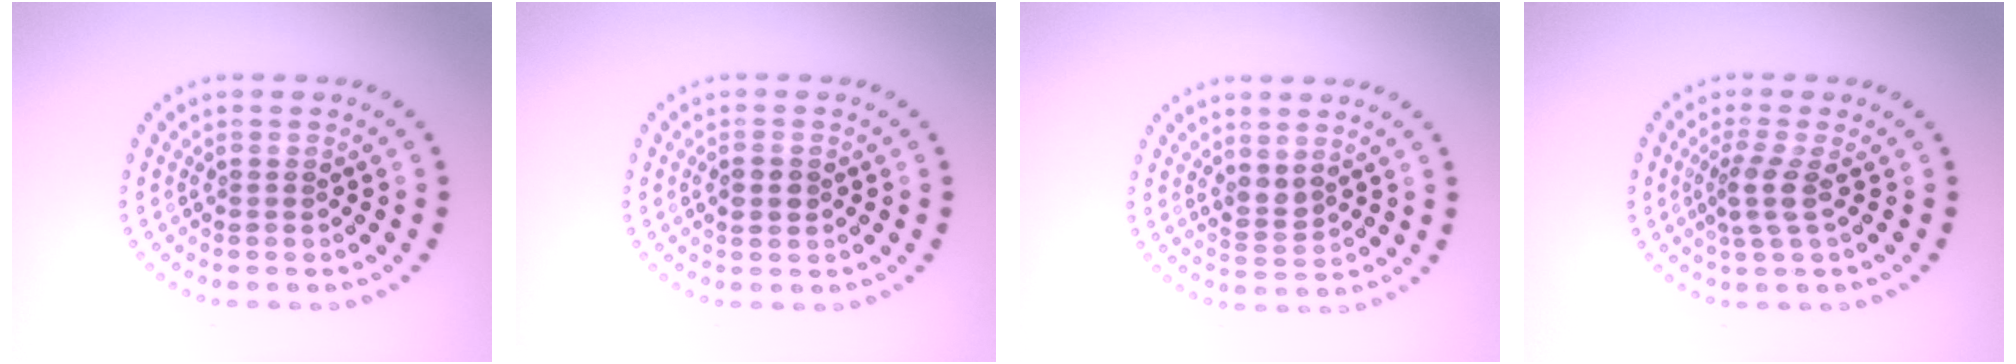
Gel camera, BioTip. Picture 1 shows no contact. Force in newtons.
{"total": 1.5, "press": 1.5, "slide": 0.2}
{"total": 1.5, "press": 1.3, "slide": 0.8}
{"total": 2.4, "press": 1.8, "slide": 1.6}